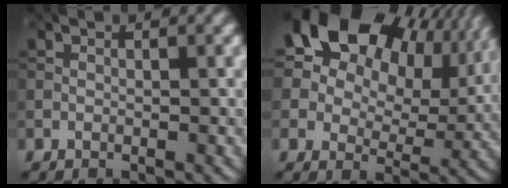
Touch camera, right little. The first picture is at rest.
{"total": 20.8, "force": [10.9, 13.5, 11.4], "torque": [-0.230, 0.078, 0.178]}